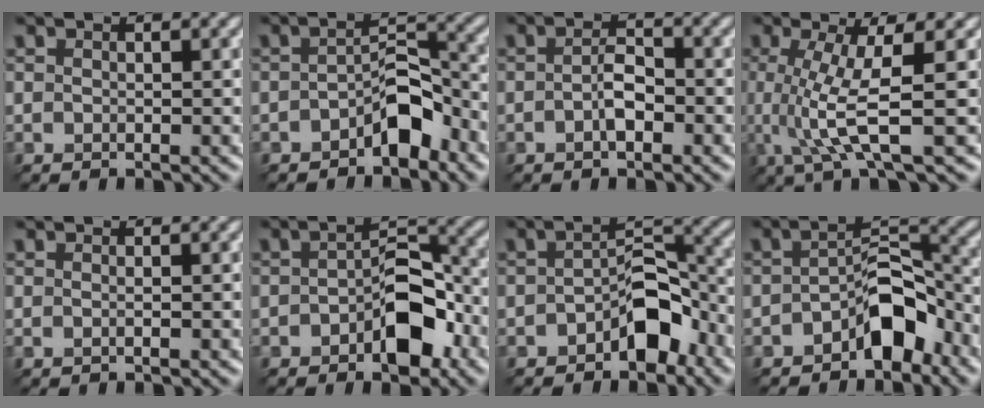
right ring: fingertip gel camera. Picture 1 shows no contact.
{"total": 3.5, "force": [-2.8, 0.9, 2.0], "torque": [-0.035, 0.022, -0.038]}
{"total": 1.3, "force": [-0.9, 0.0, 1.0], "torque": [-0.031, 0.010, -0.006]}
{"total": 5.1, "force": [-0.1, 0.5, 5.1], "torque": [-0.110, 0.004, 0.014]}
{"total": 0.8, "force": [0.3, 0.4, 0.6], "torque": [0.009, 0.003, -0.004]}
{"total": 5.0, "force": [-2.7, 2.1, 3.6], "torque": [-0.057, 0.019, -0.035]}
{"total": 4.3, "force": [-3.1, 1.6, 2.6], "torque": [-0.042, 0.022, -0.043]}
{"total": 4.7, "force": [-3.4, 1.6, 2.8], "torque": [-0.046, 0.021, -0.050]}